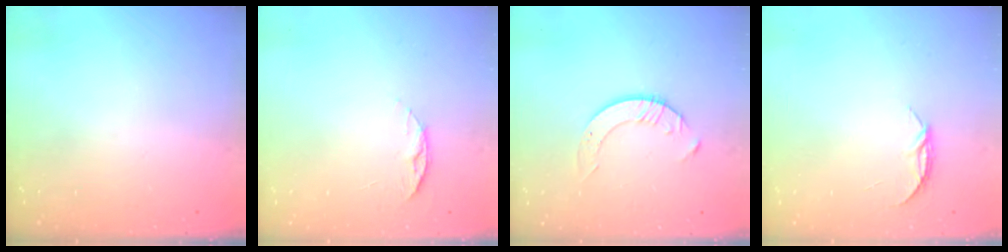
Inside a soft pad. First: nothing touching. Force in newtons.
{"total": 6.2, "press": 6.1, "slide": 0.7}
{"total": 3.5, "press": 3.4, "slide": 0.4}
{"total": 4.3, "press": 4.3, "slide": 0.5}